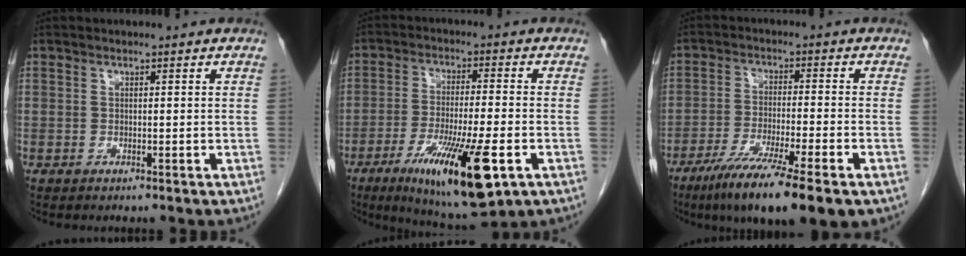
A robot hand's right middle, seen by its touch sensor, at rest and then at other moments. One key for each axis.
{"total": 15.7, "fx": -7.0, "fy": 2.4, "fz": 13.8, "tx": -0.233, "ty": -0.032, "tz": -0.103}
{"total": 14.1, "fx": -9.4, "fy": 0.8, "fz": 10.6, "tx": -0.163, "ty": -0.038, "tz": -0.152}